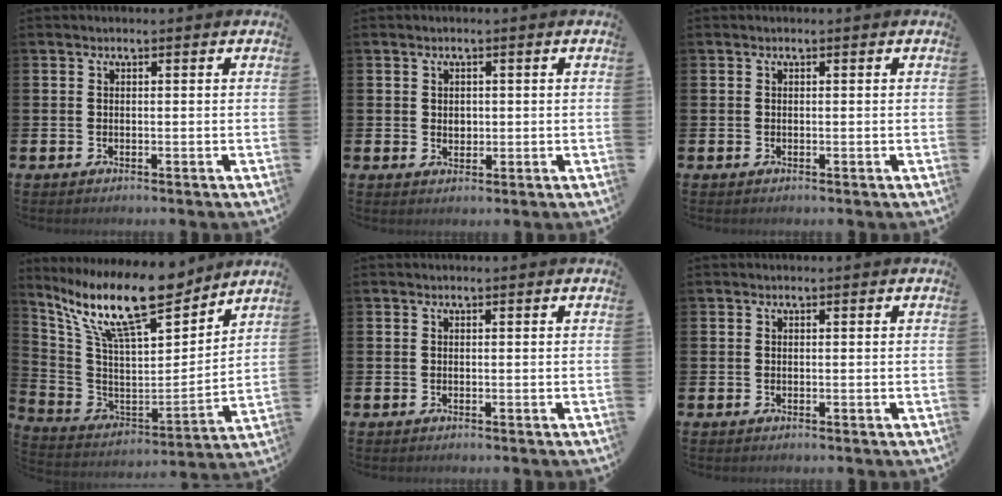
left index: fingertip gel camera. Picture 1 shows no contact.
{"total": 1.4, "force": [0.8, 1.1, 0.5], "torque": [0.009, -0.001, 0.009]}
{"total": 0.0}
{"total": 15.4, "force": [12.2, 3.6, 8.6], "torque": [-0.193, -0.063, 0.214]}
{"total": 0.0}
{"total": 0.0}